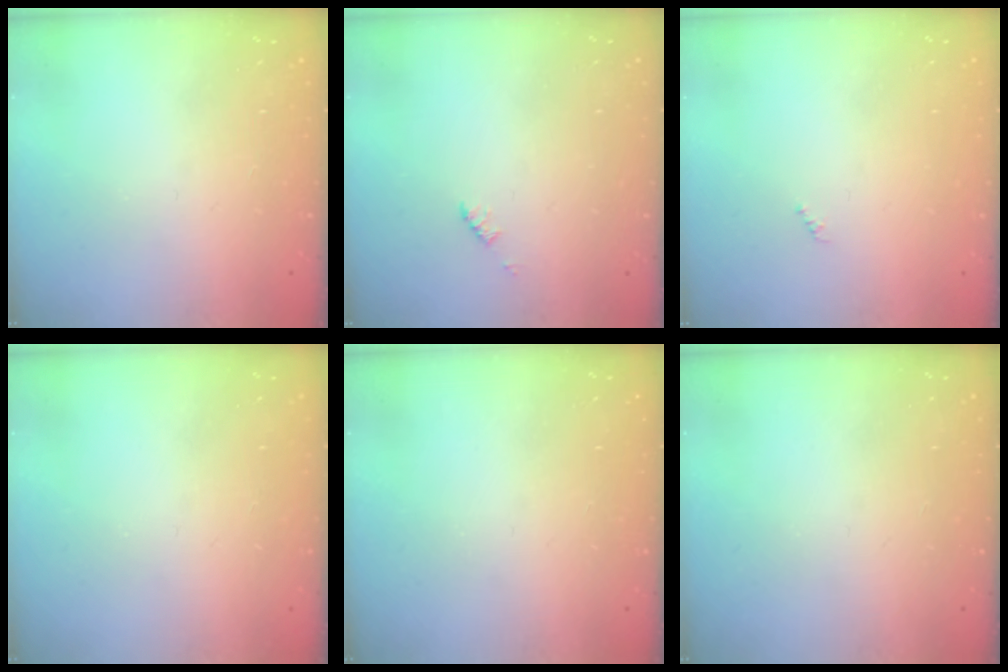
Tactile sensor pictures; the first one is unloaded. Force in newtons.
{"total": 1.2, "press": 1.2, "slide": 0.2}
{"total": 0.0}
{"total": 0.0}
{"total": 0.0}
{"total": 0.0}